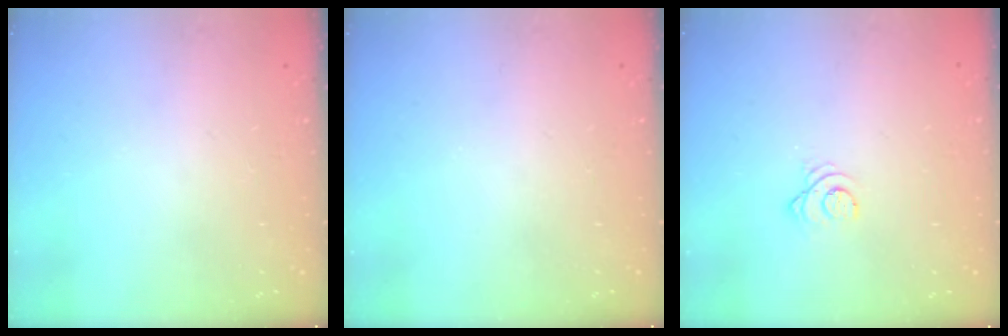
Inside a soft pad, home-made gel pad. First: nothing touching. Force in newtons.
{"total": 0.0}
{"total": 2.9, "press": 2.9, "slide": 0.4}